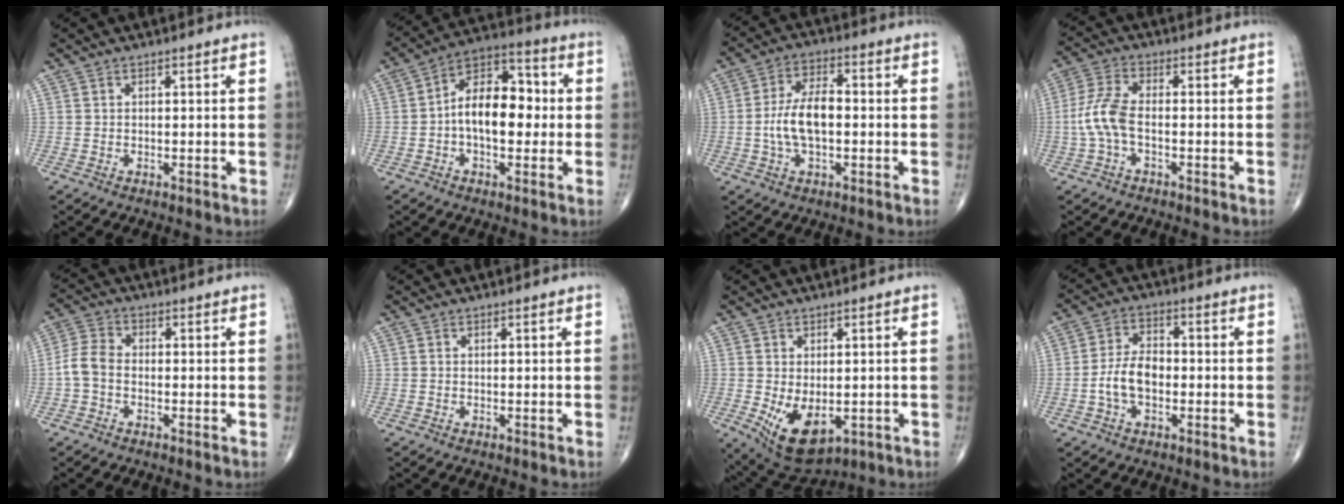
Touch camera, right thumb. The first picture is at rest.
{"total": 13.3, "force": [-0.5, 7.7, 10.9], "torque": [-0.153, 0.036, -0.018]}
{"total": 9.4, "force": [-0.9, 4.8, 8.1], "torque": [-0.158, 0.019, -0.022]}
{"total": 6.9, "force": [-1.5, 3.0, 6.0], "torque": [-0.148, 0.019, -0.035]}
{"total": 4.9, "force": [-1.2, 3.3, 3.5], "torque": [-0.071, 0.015, -0.036]}
{"total": 0.0}
{"total": 9.8, "force": [-2.1, 5.7, 7.8], "torque": [-0.120, -0.015, -0.013]}
{"total": 7.5, "force": [-1.6, 4.5, 5.7], "torque": [-0.104, 0.022, -0.037]}